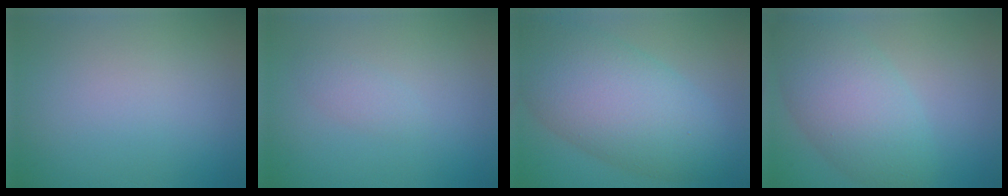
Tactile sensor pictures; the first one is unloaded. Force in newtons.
{"total": 1.2, "press": 1.1, "slide": 0.1}
{"total": 10.0, "press": 10.0, "slide": 0.3}
{"total": 7.0, "press": 7.0, "slide": 0.2}